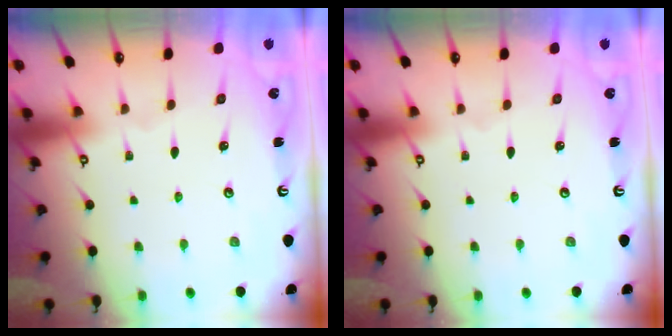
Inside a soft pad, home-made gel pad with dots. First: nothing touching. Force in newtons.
{"total": 0.0}